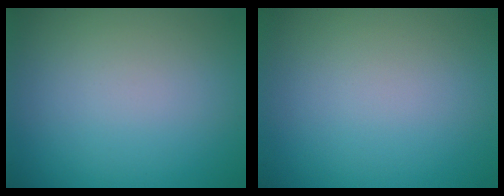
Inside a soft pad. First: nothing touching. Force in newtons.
{"total": 0.0}